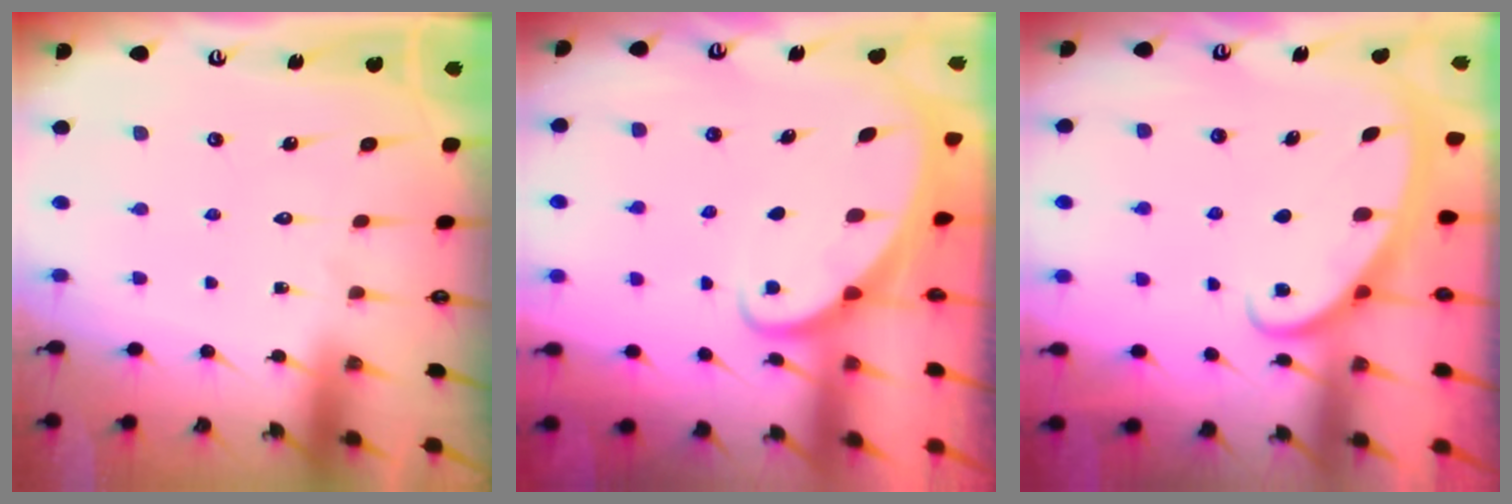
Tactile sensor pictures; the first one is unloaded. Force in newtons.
{"total": 2.7, "press": 2.7, "slide": 0.4}
{"total": 2.6, "press": 2.6, "slide": 0.4}